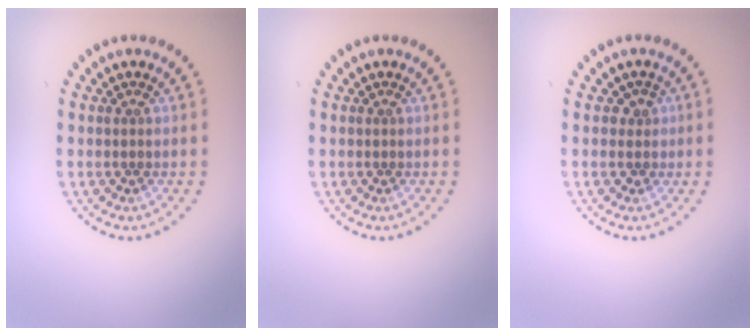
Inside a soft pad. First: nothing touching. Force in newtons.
{"total": 0.0}
{"total": 1.3, "press": 1.1, "slide": 0.7}